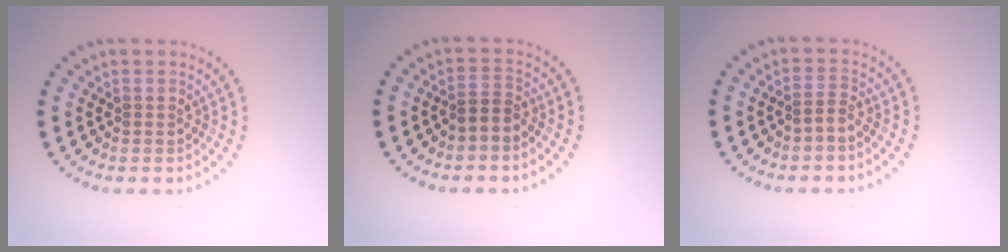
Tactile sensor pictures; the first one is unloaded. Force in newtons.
{"total": 1.8, "press": 1.4, "slide": 1.1}
{"total": 1.0, "press": 0.8, "slide": 0.7}